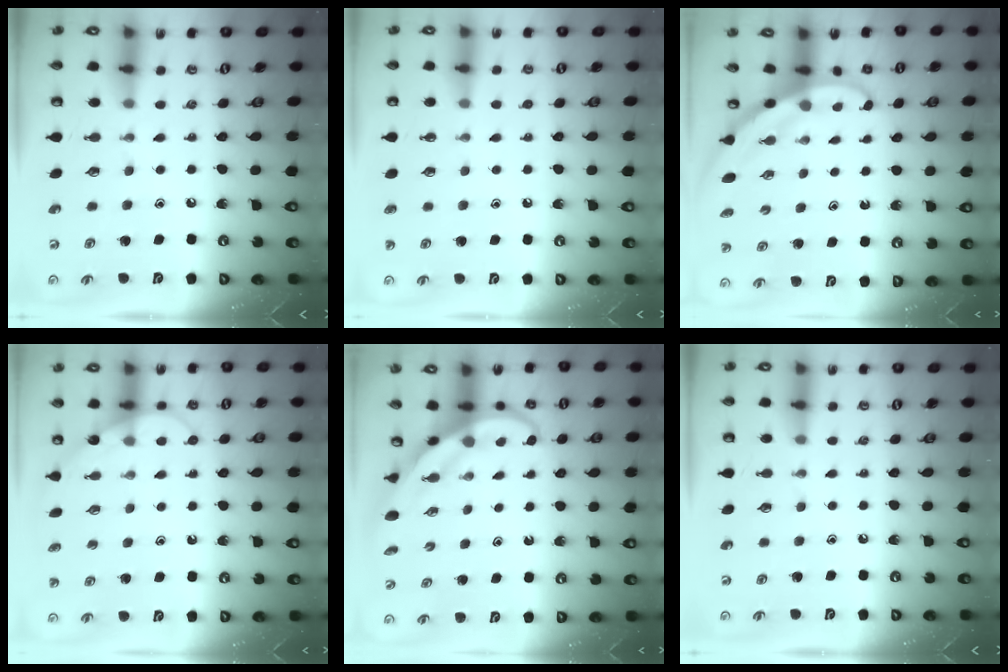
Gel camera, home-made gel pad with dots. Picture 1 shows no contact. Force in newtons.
{"total": 0.7, "press": 0.7, "slide": 0.0}
{"total": 3.2, "press": 3.2, "slide": 0.1}
{"total": 4.6, "press": 4.6, "slide": 0.3}
{"total": 3.9, "press": 3.9, "slide": 0.4}
{"total": 0.0}